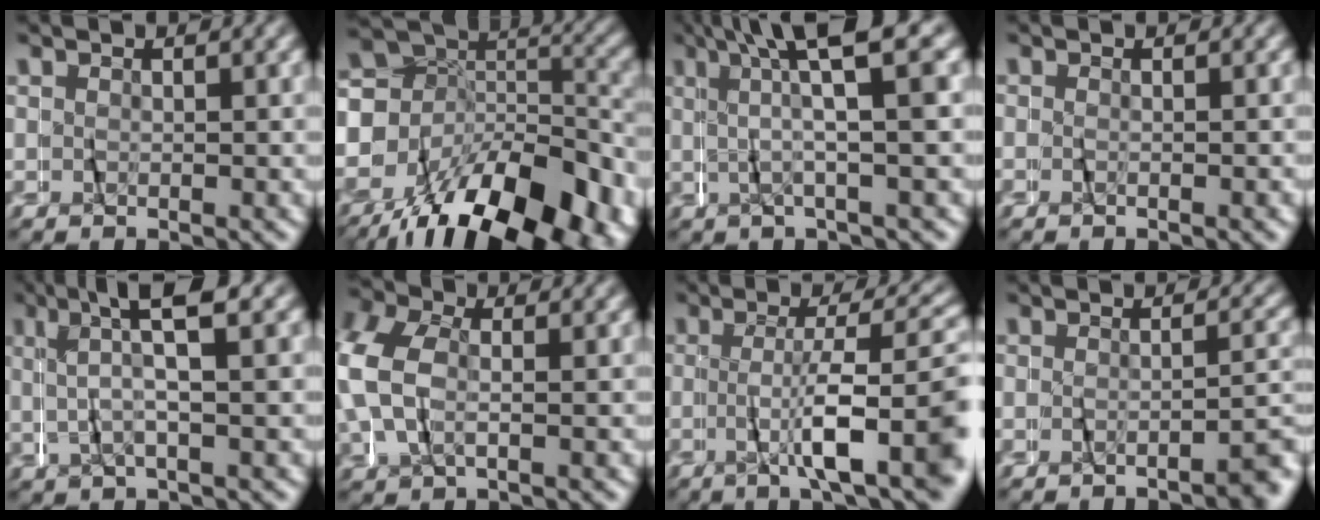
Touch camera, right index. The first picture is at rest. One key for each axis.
{"total": 19.3, "fx": -7.2, "fy": 14.0, "fz": 11.2, "tx": -0.231, "ty": -0.042, "tz": -0.111}
{"total": 5.7, "fx": 2.6, "fy": -0.6, "fz": 5.1, "tx": -0.088, "ty": 0.025, "tz": 0.033}
{"total": 0.9, "fx": -0.7, "fy": -0.5, "fz": 0.3, "tx": -0.004, "ty": -0.002, "tz": -0.012}
{"total": 4.7, "fx": 2.1, "fy": 0.0, "fz": 4.2, "tx": -0.081, "ty": 0.022, "tz": 0.031}
{"total": 6.4, "fx": 0.4, "fy": 5.0, "fz": 4.0, "tx": -0.121, "ty": -0.003, "tz": -0.004}
{"total": 7.8, "fx": -2.3, "fy": 0.9, "fz": 7.5, "tx": -0.109, "ty": 0.000, "tz": -0.036}
{"total": 3.0, "fx": -2.7, "fy": -0.5, "fz": 1.3, "tx": -0.012, "ty": 0.007, "tz": -0.049}